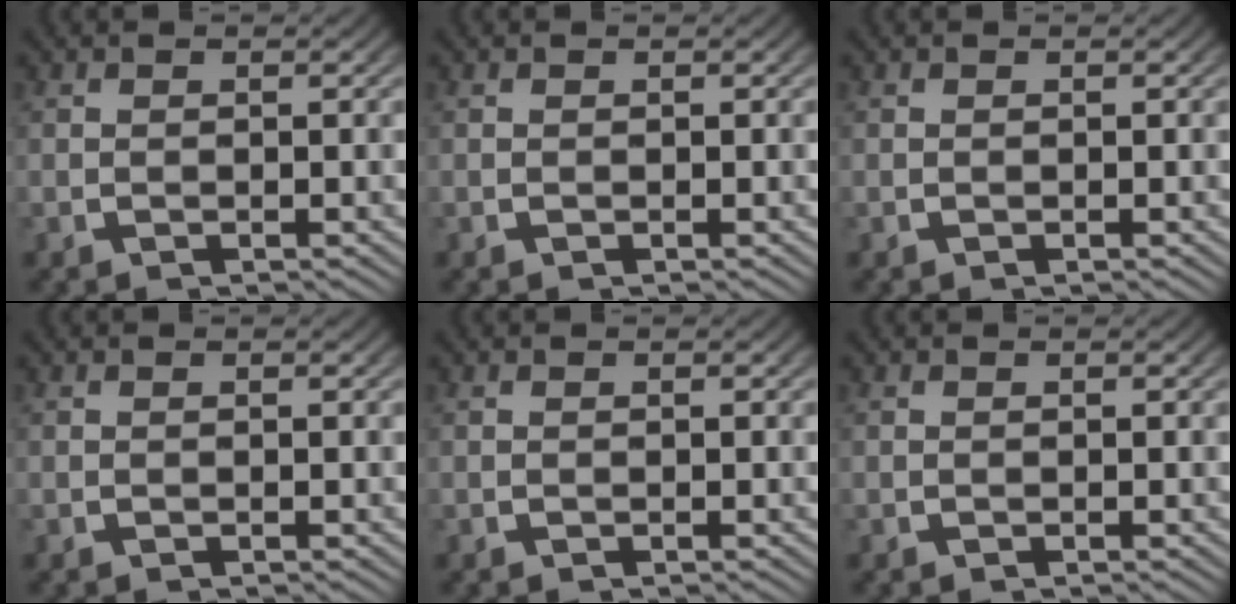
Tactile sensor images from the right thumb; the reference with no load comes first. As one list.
[{"total": 0.0}, {"total": 0.0}, {"total": 0.0}, {"total": 0.0}, {"total": 0.0}]